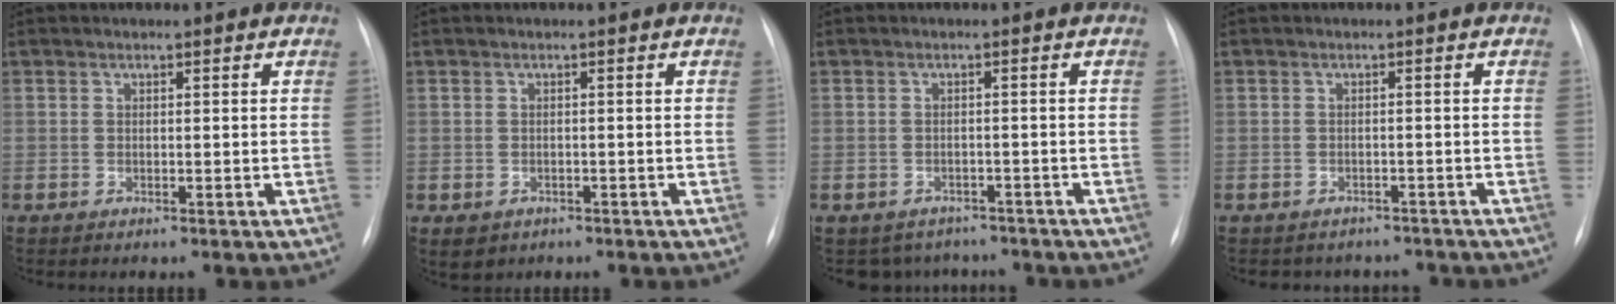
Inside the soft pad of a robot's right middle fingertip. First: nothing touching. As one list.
[{"total": 2.9, "force": [-1.6, 2.4, 0.7], "torque": [-0.006, 0.000, -0.017]}, {"total": 5.3, "force": [-4.5, 2.8, -0.1], "torque": [0.009, 0.014, -0.056]}, {"total": 5.4, "force": [-4.7, 2.5, 0.0], "torque": [0.004, 0.014, -0.051]}]